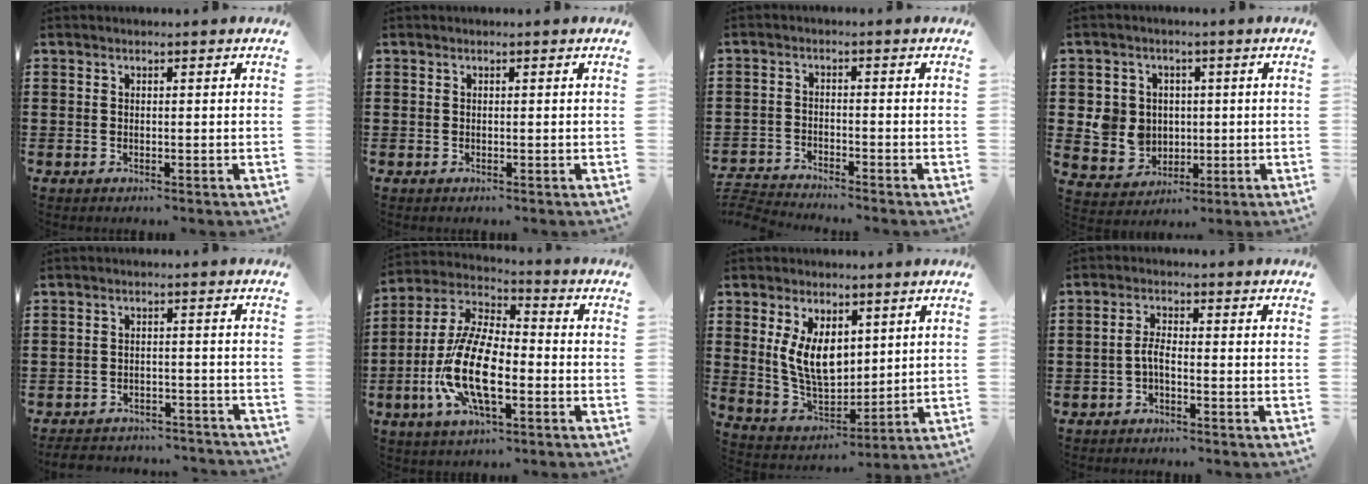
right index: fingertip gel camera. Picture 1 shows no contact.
{"total": 0.0}
{"total": 3.2, "force": [-3.2, -0.1, 0.0], "torque": [-0.011, -0.004, -0.070]}
{"total": 6.1, "force": [0.4, 5.8, 1.9], "torque": [-0.059, 0.019, 0.011]}
{"total": 3.4, "force": [-3.4, 0.4, 0.4], "torque": [-0.016, 0.001, -0.072]}
{"total": 14.0, "force": [-4.3, 5.8, 12.0], "torque": [-0.278, -0.007, -0.086]}
{"total": 8.4, "force": [2.5, 5.2, 6.1], "torque": [-0.136, 0.002, 0.044]}
{"total": 2.6, "force": [-1.2, 0.6, 2.2], "torque": [-0.056, -0.002, -0.028]}